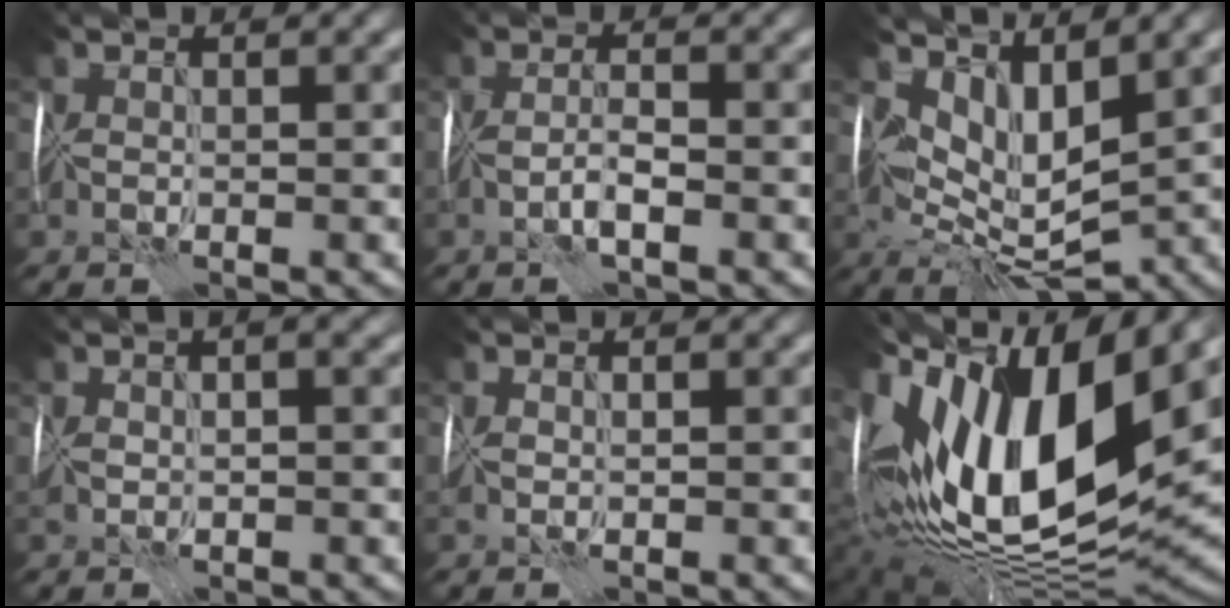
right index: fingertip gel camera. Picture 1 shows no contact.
{"total": 1.9, "force": [-0.8, 0.3, 1.7], "torque": [-0.033, 0.006, -0.021]}
{"total": 6.2, "force": [2.3, 3.1, 4.9], "torque": [-0.090, -0.011, 0.050]}
{"total": 3.1, "force": [0.3, 1.6, 2.6], "torque": [-0.043, 0.005, 0.006]}
{"total": 1.2, "force": [-0.3, 0.8, 0.8], "torque": [-0.018, -0.002, -0.008]}
{"total": 17.6, "force": [4.6, 7.9, 15.0], "torque": [-0.288, 0.019, 0.075]}